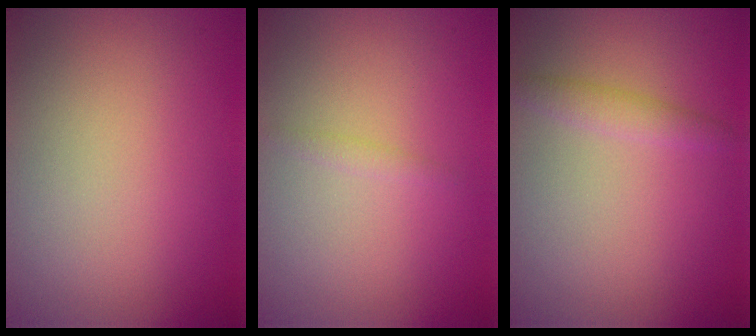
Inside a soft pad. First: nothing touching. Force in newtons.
{"total": 0.6, "press": 0.6, "slide": 0.0}
{"total": 1.6, "press": 1.6, "slide": 0.1}